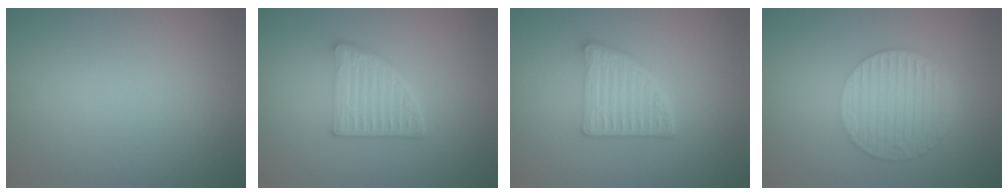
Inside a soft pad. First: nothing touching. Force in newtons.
{"total": 5.3, "press": 3.7, "slide": 3.7}
{"total": 5.0, "press": 3.7, "slide": 3.4}
{"total": 6.0, "press": 4.1, "slide": 4.4}